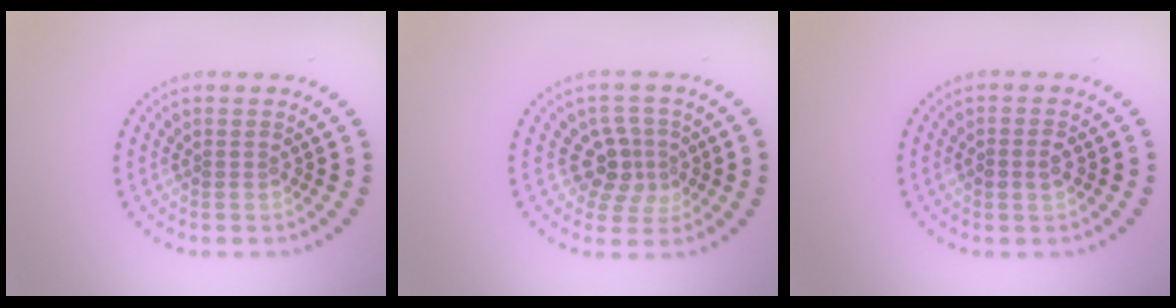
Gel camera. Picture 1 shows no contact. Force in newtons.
{"total": 2.9, "press": 2.6, "slide": 1.4}
{"total": 1.5, "press": 1.5, "slide": 0.2}